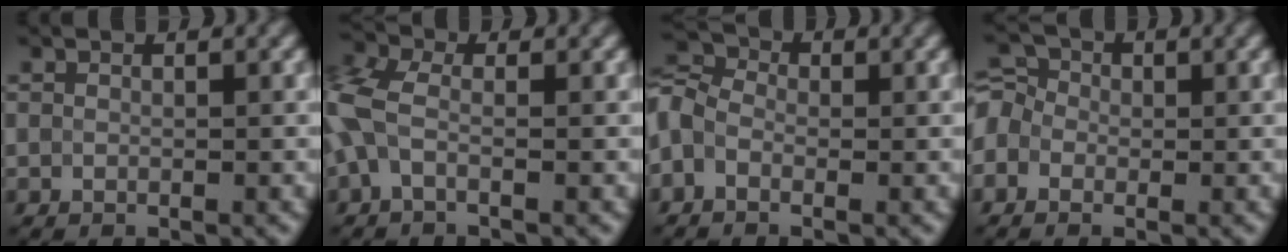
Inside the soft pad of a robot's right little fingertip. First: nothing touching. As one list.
[{"total": 4.1, "force": [-0.7, 2.1, 3.4], "torque": [-0.095, 0.010, -0.029]}, {"total": 4.2, "force": [-0.7, 3.3, 2.6], "torque": [-0.057, 0.020, -0.027]}, {"total": 3.6, "force": [-0.4, 3.2, 1.6], "torque": [-0.026, 0.022, -0.029]}]